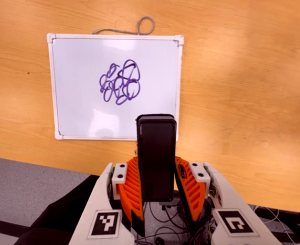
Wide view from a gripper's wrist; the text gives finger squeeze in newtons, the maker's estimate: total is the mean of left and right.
{"total": 4.9, "left": 3.3, "right": 6.5}